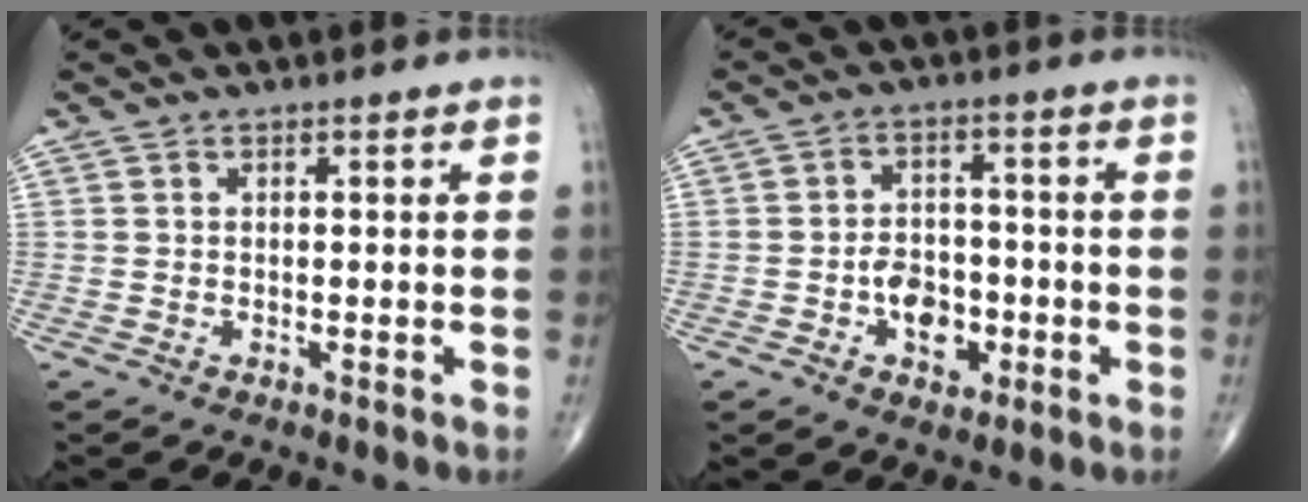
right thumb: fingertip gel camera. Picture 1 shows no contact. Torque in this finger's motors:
{"motor_torque": [1.91, 1.84, 0.30, -0.81, 0.17]}